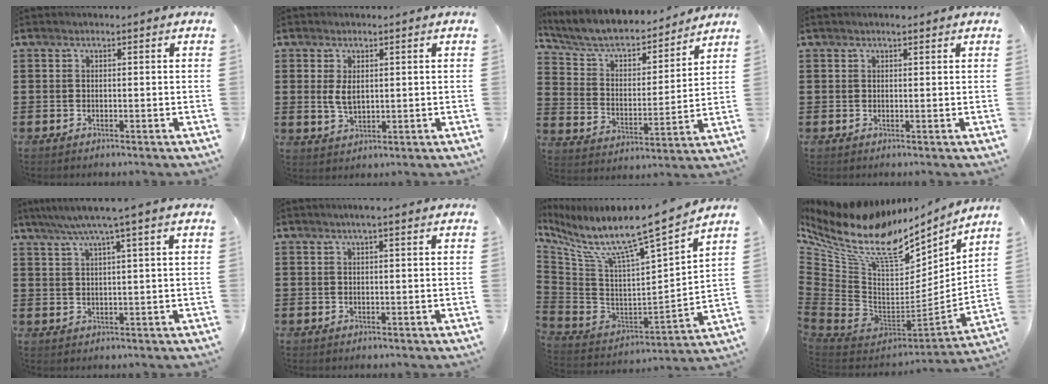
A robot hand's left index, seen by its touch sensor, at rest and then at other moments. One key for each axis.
{"total": 3.3, "fx": 0.7, "fy": 1.8, "fz": 2.6, "tx": -0.063, "ty": 0.002, "tz": 0.010}
{"total": 6.3, "fx": 5.6, "fy": 1.9, "fz": 2.3, "tx": -0.073, "ty": -0.039, "tz": 0.091}
{"total": 1.0, "fx": 0.8, "fy": 0.2, "fz": 0.7, "tx": -0.014, "ty": 0.001, "tz": 0.014}
{"total": 4.5, "fx": 2.7, "fy": -0.7, "fz": 3.6, "tx": -0.076, "ty": -0.005, "tz": 0.042}
{"total": 1.5, "fx": 0.8, "fy": -0.1, "fz": 1.3, "tx": -0.025, "ty": 0.001, "tz": 0.014}
{"total": 9.2, "fx": 7.1, "fy": 0.3, "fz": 5.8, "tx": -0.139, "ty": -0.068, "tz": 0.108}
{"total": 14.0, "fx": 9.8, "fy": 6.2, "fz": 7.9, "tx": -0.187, "ty": -0.077, "tz": 0.169}